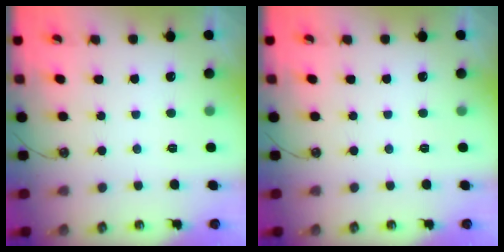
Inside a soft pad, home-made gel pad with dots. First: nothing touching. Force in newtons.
{"total": 0.0}